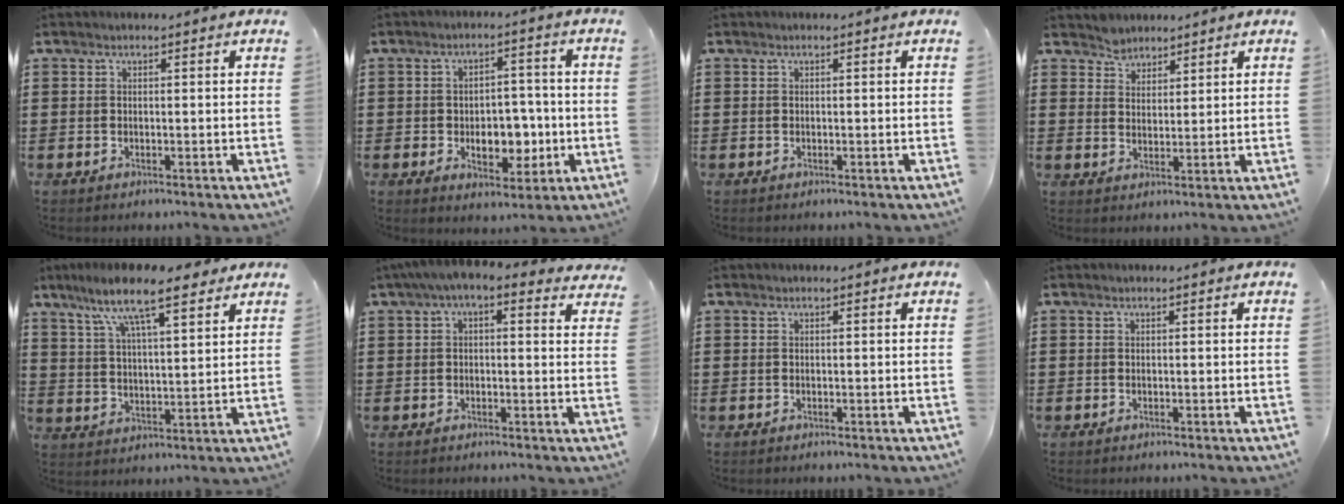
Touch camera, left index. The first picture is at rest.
{"total": 7.2, "force": [-1.6, 4.7, 5.1], "torque": [-0.069, 0.005, -0.031]}
{"total": 0.0}
{"total": 2.9, "force": [2.5, 1.3, -0.6], "torque": [0.000, 0.003, 0.048]}
{"total": 10.8, "force": [8.0, 2.4, 6.9], "torque": [-0.149, -0.020, 0.138]}
{"total": 4.0, "force": [2.1, 1.2, 3.1], "torque": [-0.065, -0.002, 0.036]}
{"total": 0.0}
{"total": 0.0}